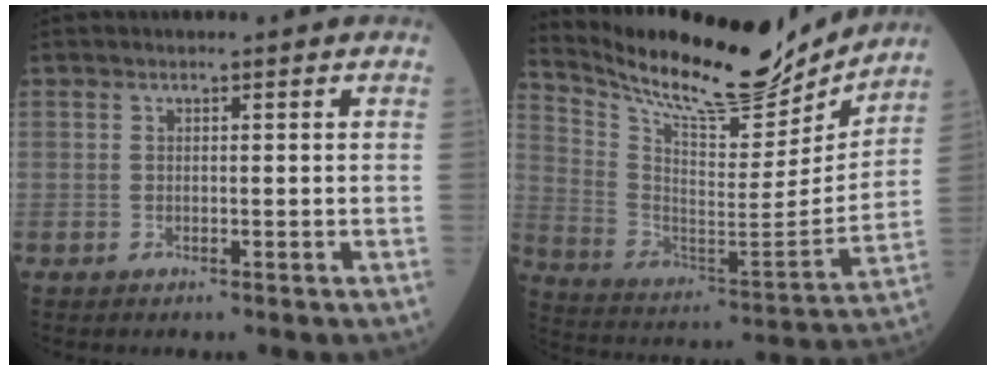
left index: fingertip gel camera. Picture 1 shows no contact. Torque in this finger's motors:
{"motor_torque": [0.99, -1.14, 0.33, 0.07]}